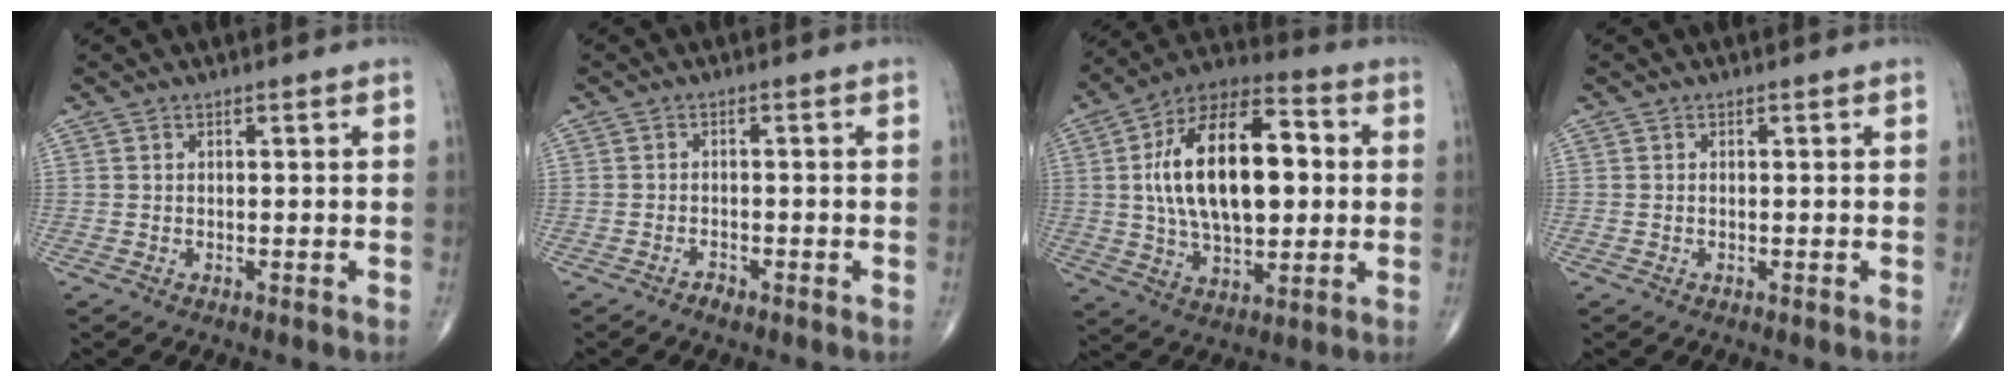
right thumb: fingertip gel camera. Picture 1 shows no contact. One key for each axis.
{"total": 1.3, "fx": -1.1, "fy": 0.5, "fz": 0.6, "tx": -0.015, "ty": 0.004, "tz": -0.020}
{"total": 22.9, "fx": 2.3, "fy": 12.1, "fz": 19.2, "tx": -0.313, "ty": 0.018, "tz": 0.037}
{"total": 0.0}